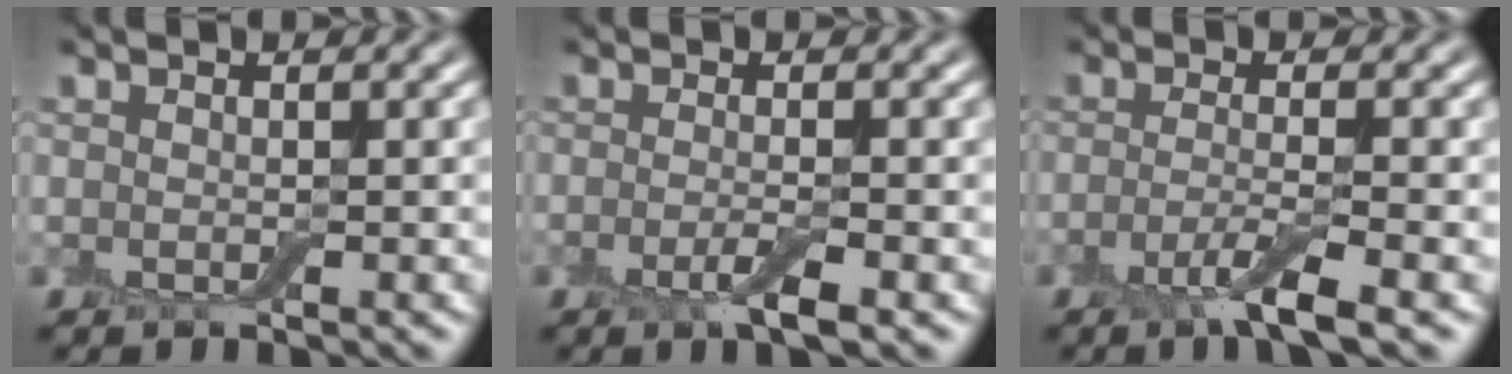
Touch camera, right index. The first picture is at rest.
{"total": 2.4, "force": [-1.0, 0.5, 2.1], "torque": [-0.037, -0.003, -0.022]}
{"total": 3.3, "force": [-1.6, 0.5, 2.9], "torque": [-0.049, -0.002, -0.043]}